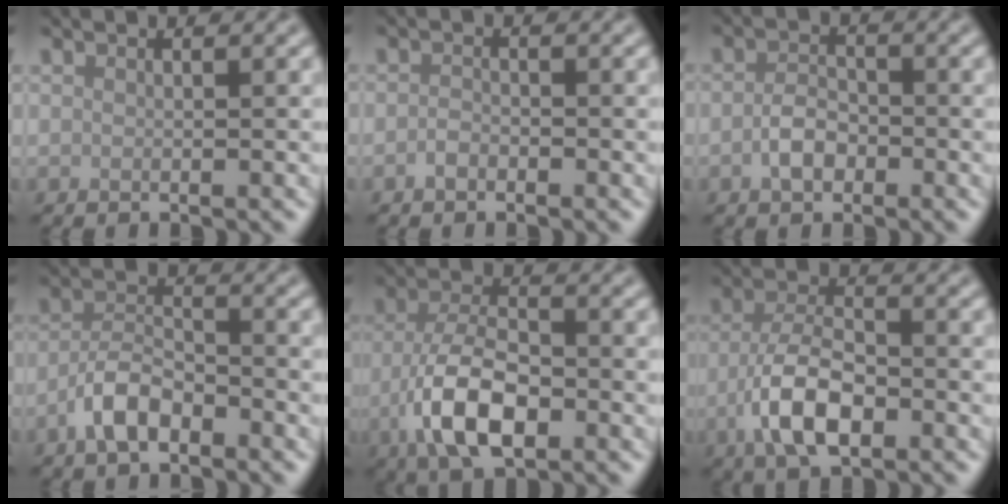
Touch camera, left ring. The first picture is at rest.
{"total": 1.0, "force": [-0.7, 0.5, 0.5], "torque": [-0.012, 0.002, -0.016]}
{"total": 2.4, "force": [-1.0, 1.6, 1.6], "torque": [-0.034, 0.004, -0.023]}
{"total": 3.9, "force": [-2.4, 1.7, 2.5], "torque": [-0.047, 0.011, -0.053]}
{"total": 7.2, "force": [-2.8, 3.4, 5.7], "torque": [-0.111, 0.001, -0.061]}
{"total": 6.0, "force": [-2.4, 2.7, 4.8], "torque": [-0.094, 0.002, -0.051]}